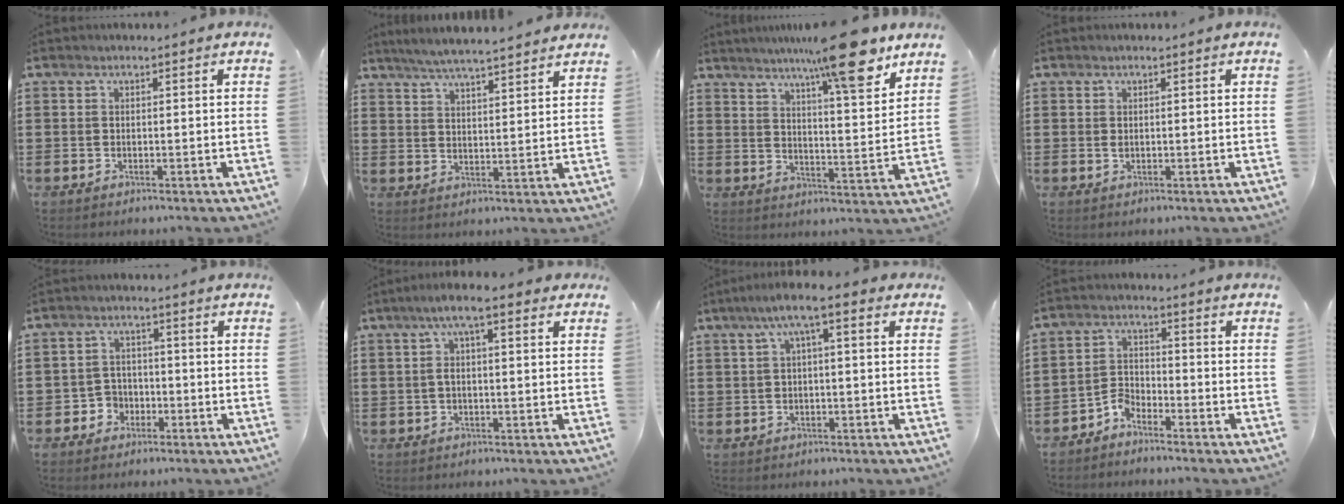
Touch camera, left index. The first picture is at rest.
{"total": 5.1, "force": [4.8, -0.2, 1.6], "torque": [-0.047, -0.022, 0.085]}
{"total": 12.8, "force": [9.7, 1.4, 8.2], "torque": [-0.135, -0.045, 0.158]}
{"total": 0.6, "force": [0.2, 0.3, 0.5], "torque": [-0.012, 0.003, 0.003]}
{"total": 3.2, "force": [-1.8, 2.6, 0.7], "torque": [-0.022, 0.006, -0.040]}
{"total": 5.3, "force": [1.8, 0.9, 4.9], "torque": [-0.096, 0.007, 0.028]}
{"total": 4.6, "force": [0.9, 0.6, 4.5], "torque": [-0.086, 0.008, 0.010]}
{"total": 3.6, "force": [-3.4, 1.1, 0.7], "torque": [-0.026, 0.009, -0.071]}